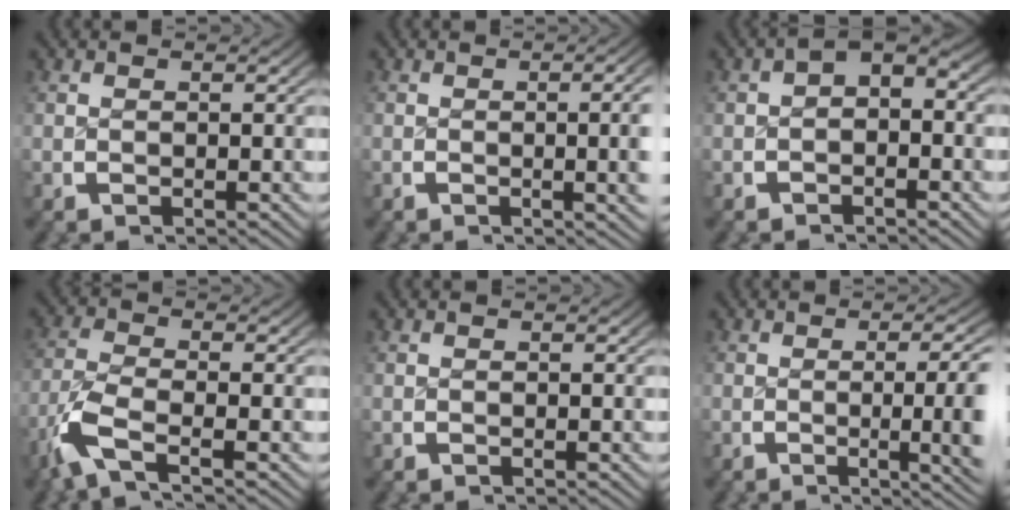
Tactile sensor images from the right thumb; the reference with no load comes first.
{"total": 3.9, "force": [-0.5, 0.9, 3.8], "torque": [-0.035, 0.012, -0.015]}
{"total": 2.1, "force": [-0.4, 1.4, 1.6], "torque": [-0.023, -0.004, -0.008]}
{"total": 5.8, "force": [-2.7, 2.9, 4.1], "torque": [-0.109, -0.010, -0.050]}
{"total": 0.0}
{"total": 5.7, "force": [-1.3, 1.4, 5.4], "torque": [-0.071, 0.000, -0.022]}